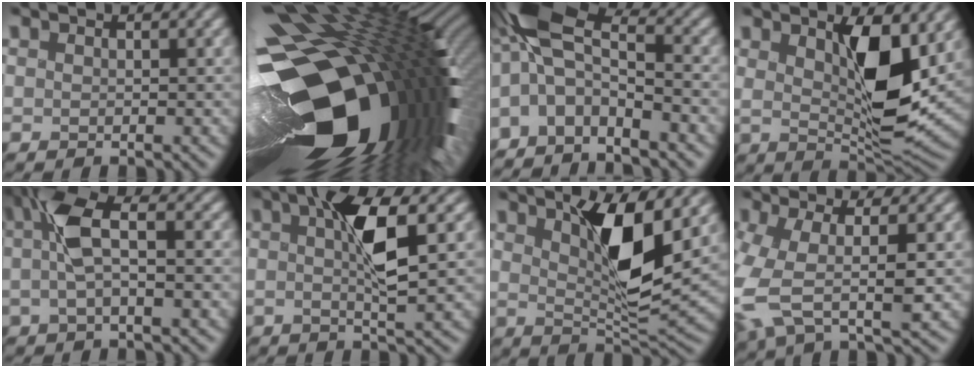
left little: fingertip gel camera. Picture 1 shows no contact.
{"total": 19.6, "force": [-5.4, 10.0, 16.0], "torque": [-0.291, -0.053, -0.079]}
{"total": 6.7, "force": [-3.4, 3.1, 4.8], "torque": [-0.091, 0.017, -0.080]}
{"total": 8.2, "force": [1.9, 3.1, 7.4], "torque": [-0.134, -0.021, 0.036]}
{"total": 4.3, "force": [-0.2, 1.4, 4.1], "torque": [-0.092, 0.008, -0.004]}
{"total": 4.8, "force": [0.6, 0.6, 4.7], "torque": [-0.089, 0.002, 0.013]}
{"total": 6.9, "force": [2.3, 1.6, 6.3], "torque": [-0.111, -0.014, 0.043]}
{"total": 6.9, "force": [-1.6, 3.1, 6.0], "torque": [-0.162, -0.009, -0.033]}